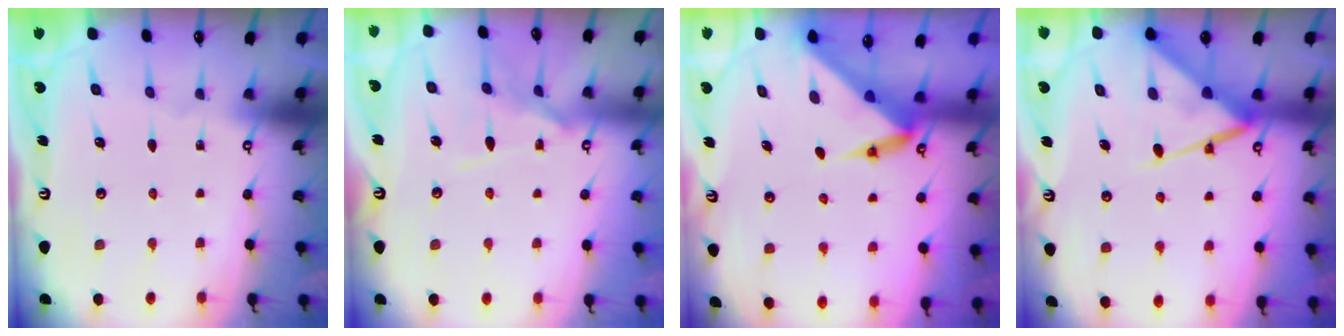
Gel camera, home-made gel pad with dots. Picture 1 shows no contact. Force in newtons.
{"total": 10.3, "press": 10.3, "slide": 0.9}
{"total": 4.0, "press": 4.0, "slide": 0.1}
{"total": 12.5, "press": 12.5, "slide": 1.4}